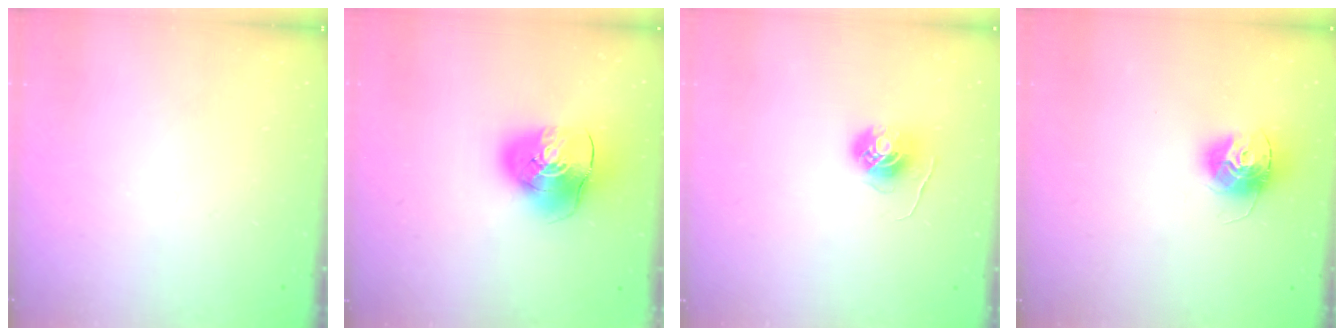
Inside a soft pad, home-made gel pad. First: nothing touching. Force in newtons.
{"total": 12.7, "press": 12.5, "slide": 1.8}
{"total": 5.9, "press": 5.9, "slide": 0.3}
{"total": 13.6, "press": 13.5, "slide": 1.3}